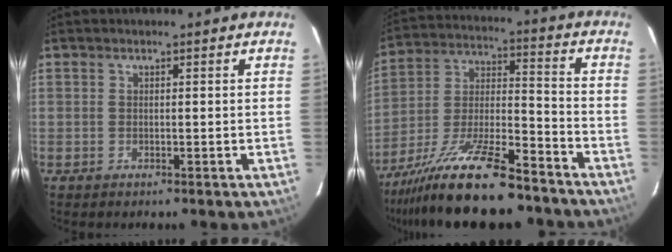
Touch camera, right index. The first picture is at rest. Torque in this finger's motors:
{"motor_torque": [0.91, -1.23, 0.57, 0.21]}